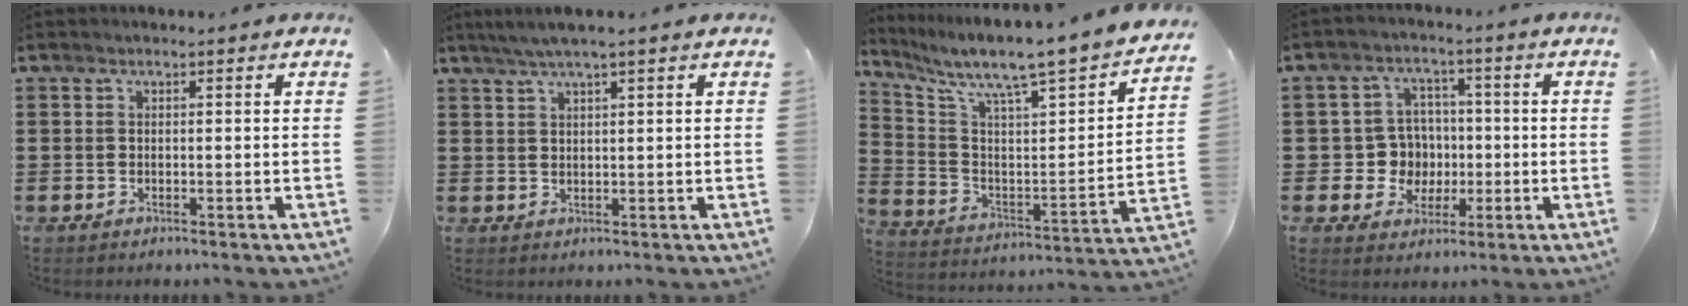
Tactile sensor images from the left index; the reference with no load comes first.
{"total": 2.5, "force": [1.7, -0.2, 1.8], "torque": [-0.035, 0.002, 0.031]}
{"total": 6.1, "force": [5.3, -0.3, 3.0], "torque": [-0.090, -0.061, 0.074]}
{"total": 6.7, "force": [-0.2, 6.5, 1.6], "torque": [-0.049, 0.014, -0.001]}